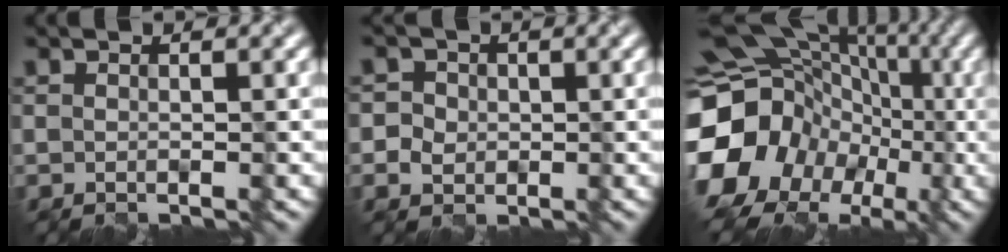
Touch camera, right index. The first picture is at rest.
{"total": 3.3, "force": [0.3, 3.1, 1.0], "torque": [-0.003, 0.010, 0.000]}
{"total": 18.0, "force": [-4.2, 15.7, 7.7], "torque": [-0.166, -0.004, -0.101]}